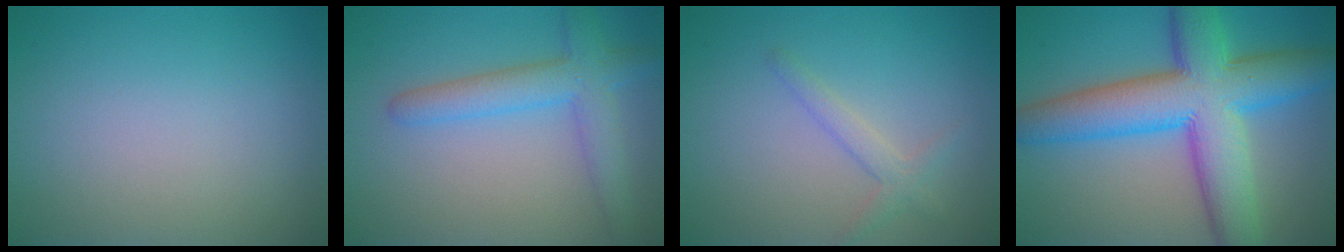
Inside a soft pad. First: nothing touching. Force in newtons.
{"total": 4.4, "press": 4.4, "slide": 0.2}
{"total": 1.7, "press": 1.7, "slide": 0.2}
{"total": 11.7, "press": 11.7, "slide": 0.1}